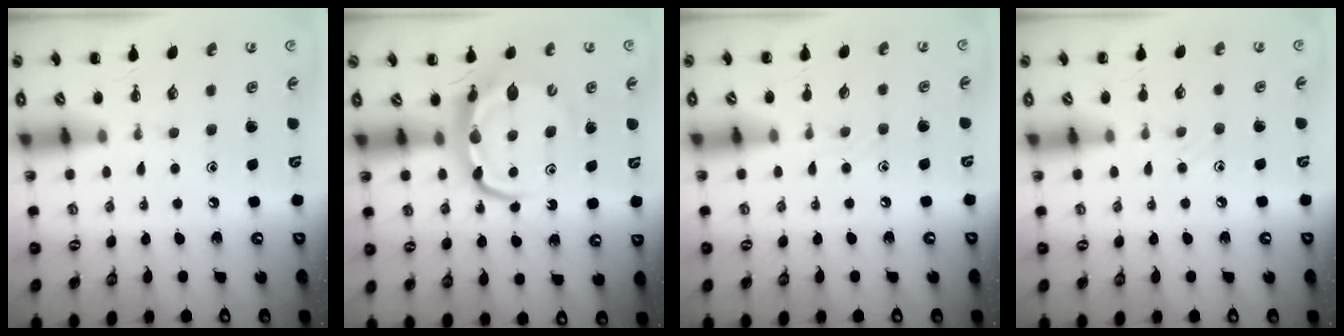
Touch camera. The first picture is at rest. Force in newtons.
{"total": 7.4, "press": 7.3, "slide": 1.0}
{"total": 3.0, "press": 2.8, "slide": 1.0}
{"total": 4.2, "press": 3.9, "slide": 1.5}